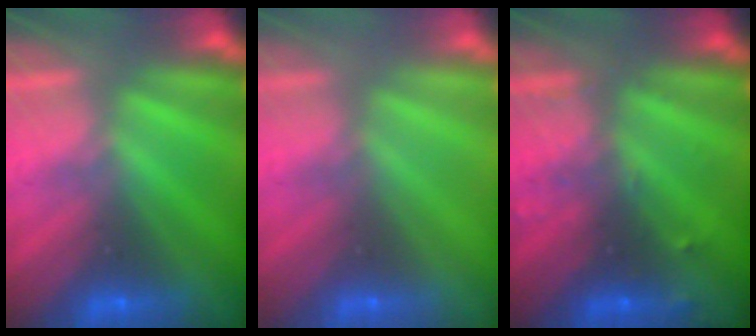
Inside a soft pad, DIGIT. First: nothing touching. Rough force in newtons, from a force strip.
{"total": 3.3}
{"total": 2.9}